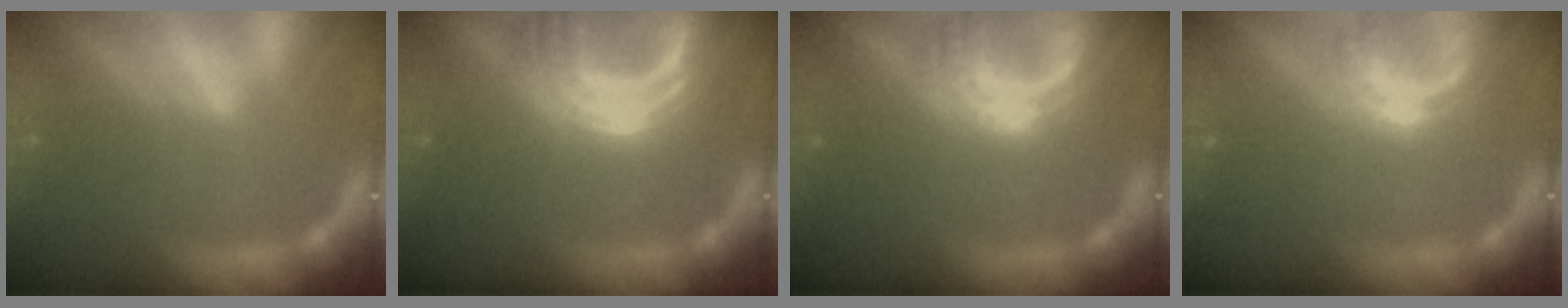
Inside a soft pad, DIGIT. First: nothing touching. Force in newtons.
{"total": 9.5}
{"total": 5.5}
{"total": 3.0}